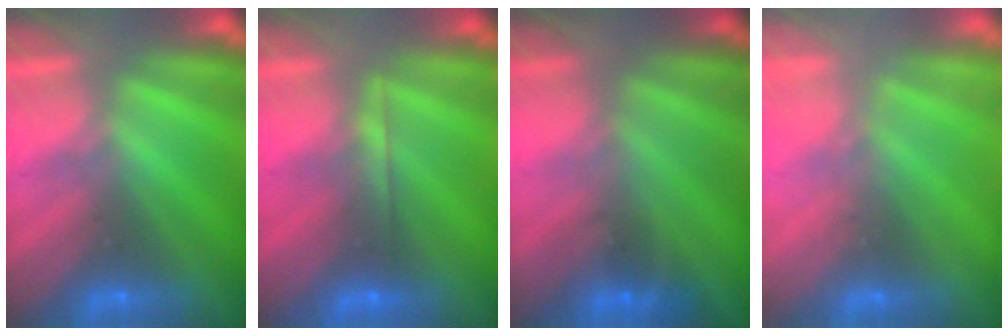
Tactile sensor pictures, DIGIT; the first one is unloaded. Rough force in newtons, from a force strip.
{"total": 1.7}
{"total": 1.3}
{"total": 1.4}